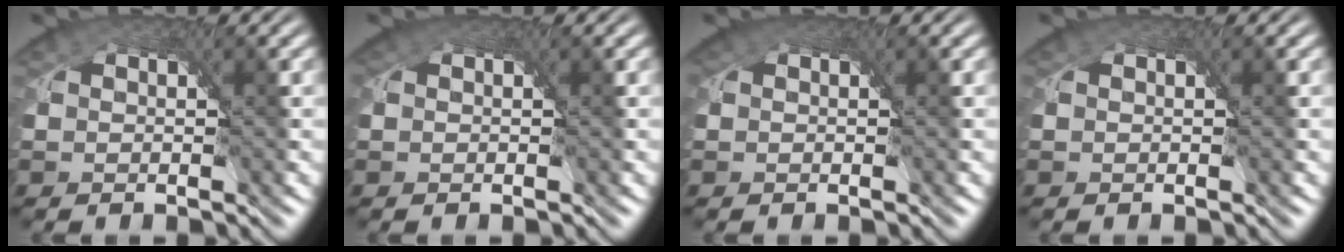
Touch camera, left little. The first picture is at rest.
{"total": 1.6, "force": [0.6, 1.4, 0.7], "torque": [-0.014, 0.001, 0.004]}
{"total": 1.9, "force": [0.6, 1.6, 0.8], "torque": [-0.018, 0.000, 0.005]}
{"total": 0.0}